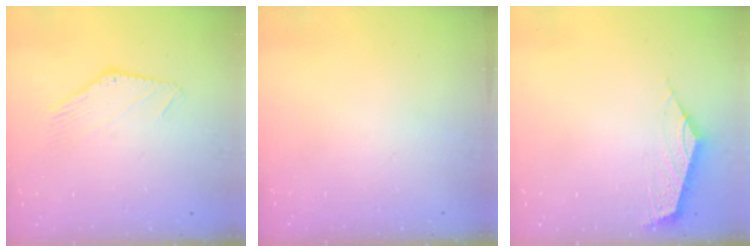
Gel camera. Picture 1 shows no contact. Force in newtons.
{"total": 0.0}
{"total": 2.5, "press": 2.5, "slide": 0.6}